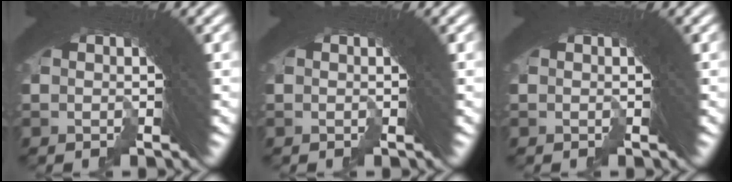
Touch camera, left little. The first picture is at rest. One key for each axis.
{"total": 0.0}
{"total": 0.0}